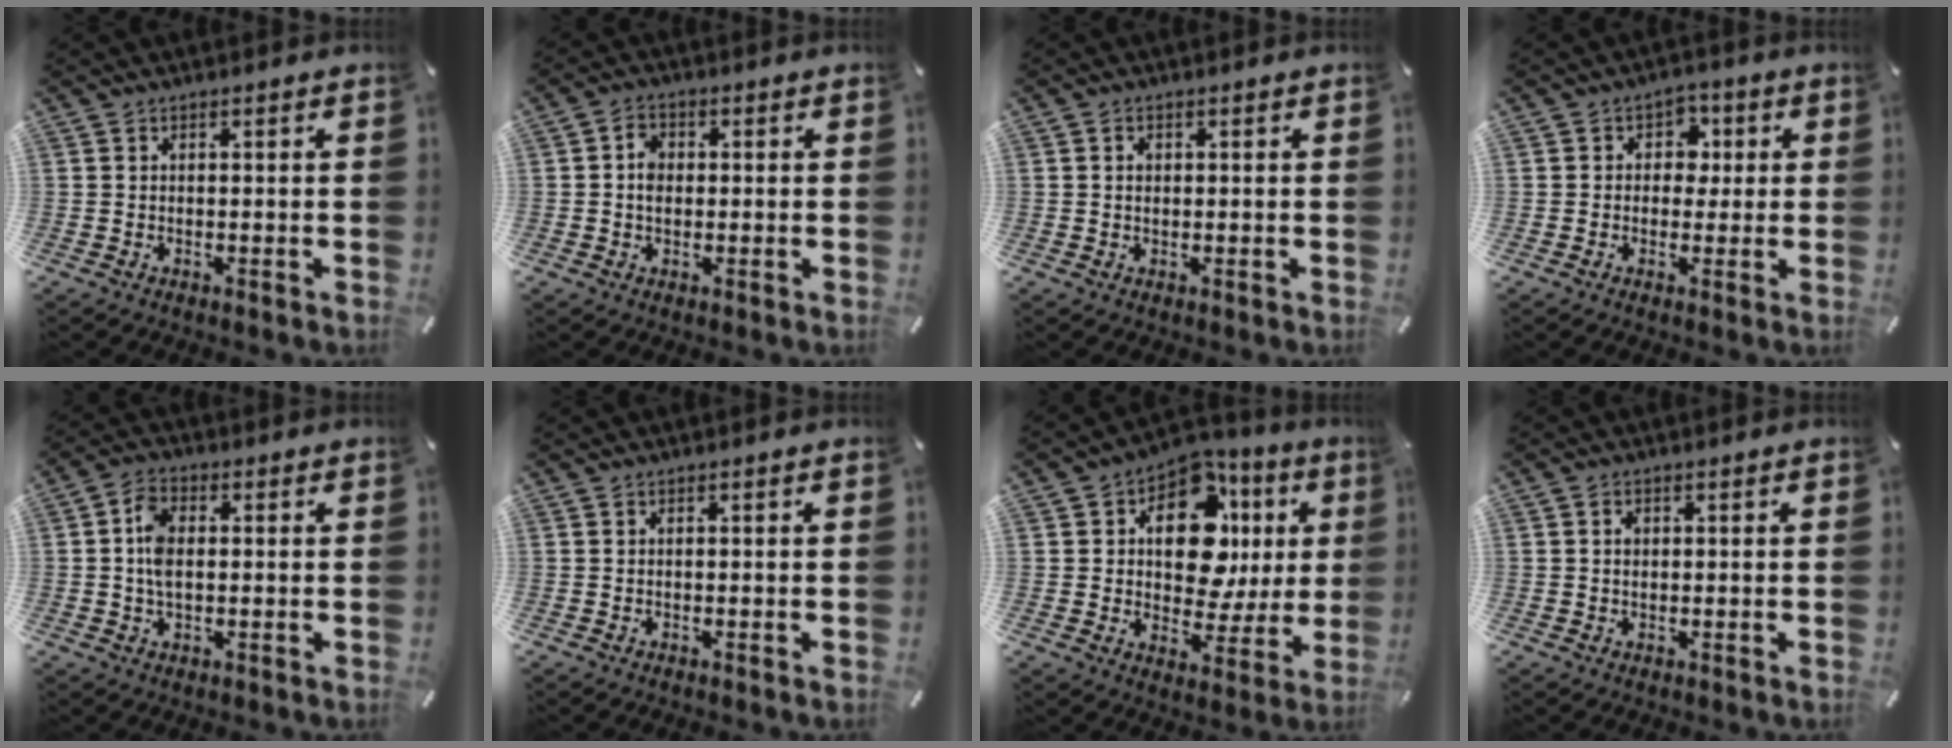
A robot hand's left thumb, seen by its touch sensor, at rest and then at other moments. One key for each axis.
{"total": 3.8, "fx": 0.1, "fy": 3.0, "fz": 2.3, "tx": -0.038, "ty": 0.006, "tz": -0.002}
{"total": 1.4, "fx": 0.2, "fy": 1.0, "fz": 0.9, "tx": -0.020, "ty": 0.005, "tz": 0.002}
{"total": 5.3, "fx": 0.1, "fy": 4.8, "fz": 2.3, "tx": -0.023, "ty": 0.005, "tz": -0.006}
{"total": 6.1, "fx": 0.4, "fy": 3.9, "fz": 4.8, "tx": -0.107, "ty": 0.007, "tz": 0.003}
{"total": 0.0}
{"total": 15.8, "fx": 4.0, "fy": 10.0, "fz": 11.6, "tx": -0.167, "ty": -0.026, "tz": 0.070}
{"total": 1.5, "fx": 0.2, "fy": 1.1, "fz": 1.0, "tx": -0.022, "ty": 0.005, "tz": 0.003}